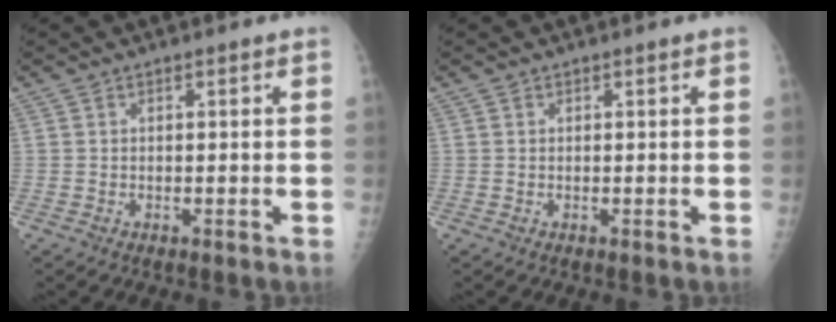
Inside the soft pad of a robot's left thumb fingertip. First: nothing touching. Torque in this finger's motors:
{"motor_torque": [0.08, 0.18, 0.01, -0.01, 0.00]}